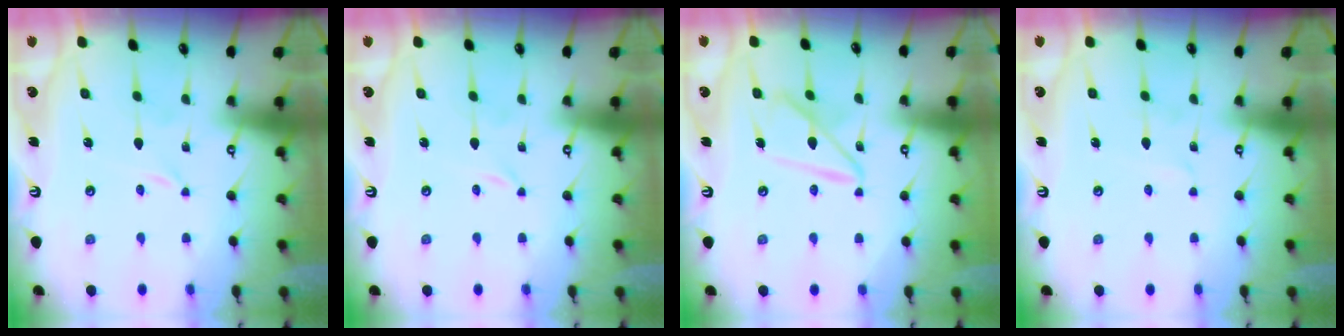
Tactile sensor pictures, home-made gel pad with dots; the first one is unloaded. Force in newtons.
{"total": 0.0}
{"total": 12.1, "press": 12.1, "slide": 1.1}
{"total": 1.4, "press": 1.4, "slide": 0.1}